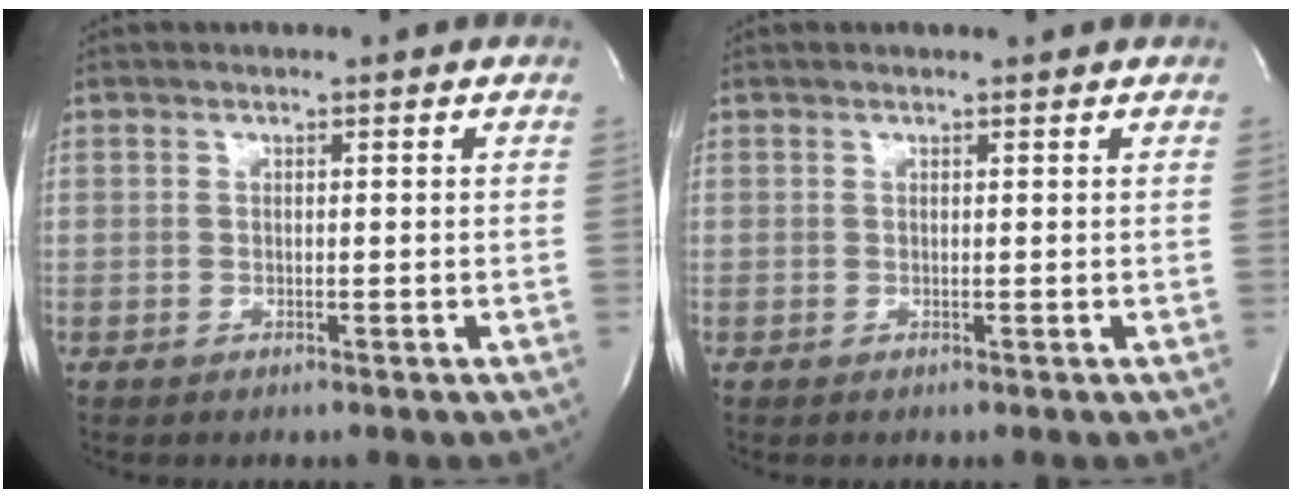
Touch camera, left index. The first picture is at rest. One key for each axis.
{"total": 0.7, "fx": 0.7, "fy": -0.1, "fz": 0.2, "tx": -0.009, "ty": 0.004, "tz": 0.012}